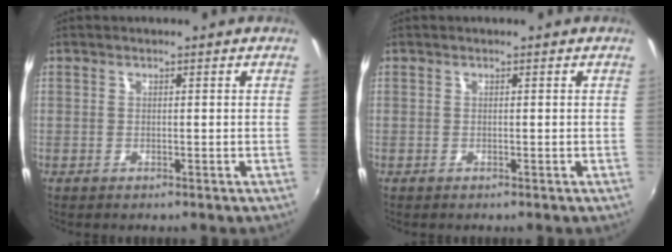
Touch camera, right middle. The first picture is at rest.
{"total": 0.0}